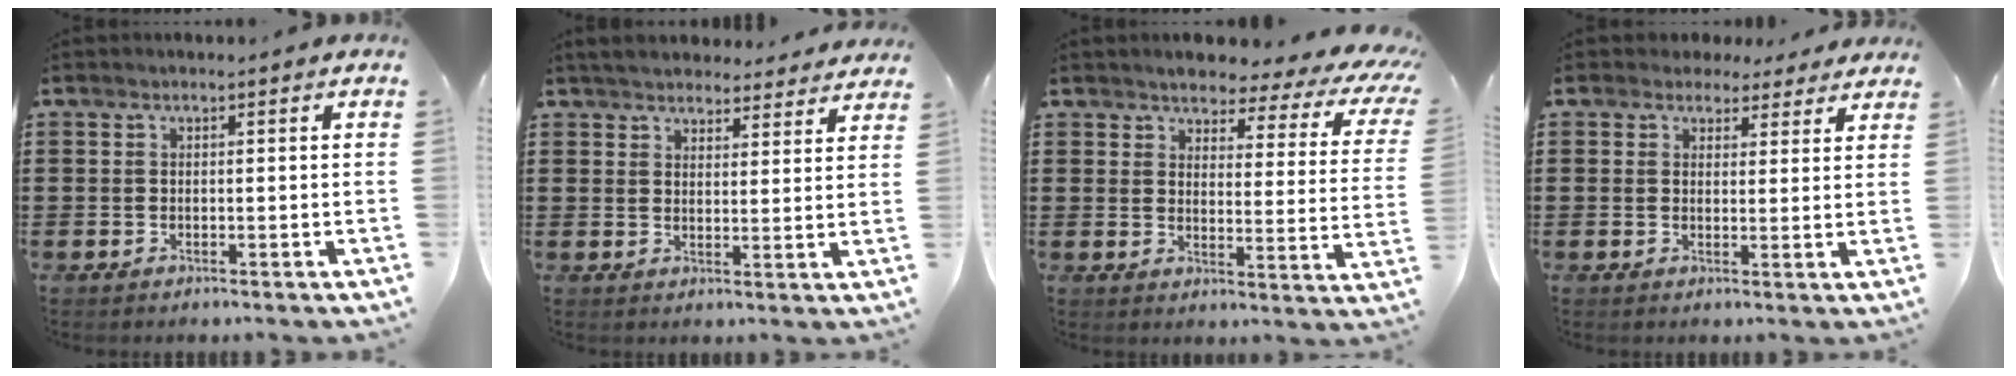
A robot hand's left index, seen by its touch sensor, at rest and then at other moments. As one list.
[{"total": 4.3, "force": [4.2, 0.6, 0.6], "torque": [-0.027, -0.014, 0.077]}, {"total": 3.7, "force": [3.4, 0.9, 1.3], "torque": [-0.041, -0.025, 0.050]}, {"total": 3.3, "force": [2.7, 1.8, 0.5], "torque": [-0.022, 0.003, 0.052]}]